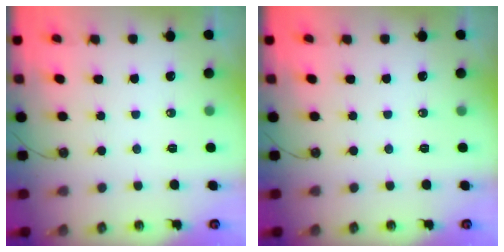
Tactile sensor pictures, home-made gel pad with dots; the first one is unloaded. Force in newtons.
{"total": 0.0}